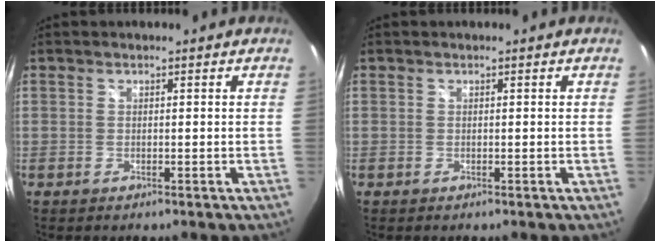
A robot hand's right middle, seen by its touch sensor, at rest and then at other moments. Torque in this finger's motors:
{"motor_torque": [-0.07, -0.07, 0.00, 0.00]}